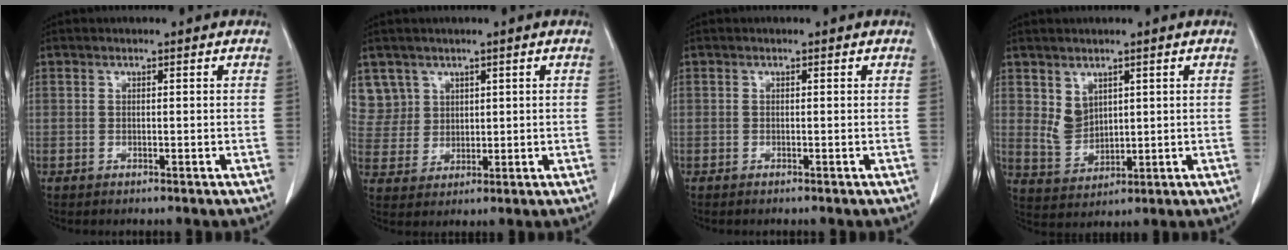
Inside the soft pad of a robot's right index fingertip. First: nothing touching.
{"total": 6.0, "force": [3.5, 4.8, -0.5], "torque": [0.022, 0.009, 0.077]}
{"total": 0.0}
{"total": 4.6, "force": [2.0, 3.3, 2.5], "torque": [-0.055, 0.005, 0.058]}